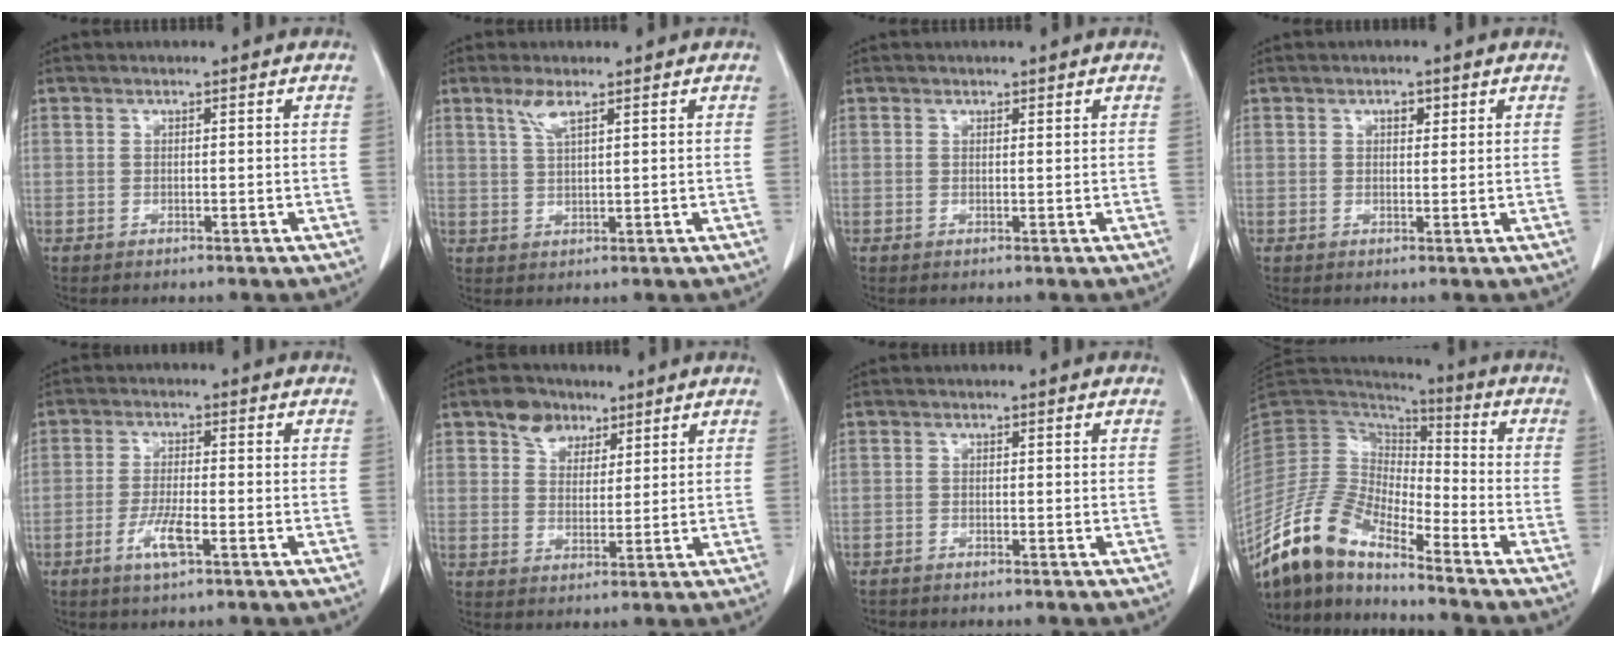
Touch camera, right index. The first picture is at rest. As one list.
[{"total": 3.7, "force": [2.1, 0.8, 2.8], "torque": [-0.064, 0.004, 0.048]}, {"total": 0.6, "force": [0.4, 0.4, 0.1], "torque": [-0.001, 0.005, 0.006]}, {"total": 2.0, "force": [0.9, 1.3, 1.3], "torque": [-0.025, 0.003, 0.015]}, {"total": 5.5, "force": [-2.5, 1.2, 4.7], "torque": [-0.095, -0.004, -0.043]}, {"total": 6.3, "force": [3.8, 4.4, 2.3], "torque": [-0.045, 0.016, 0.071]}, {"total": 1.5, "force": [-1.1, 0.9, 0.4], "torque": [-0.014, 0.001, -0.018]}, {"total": 13.8, "force": [-11.6, 3.8, 6.4], "torque": [-0.143, 0.026, -0.229]}]